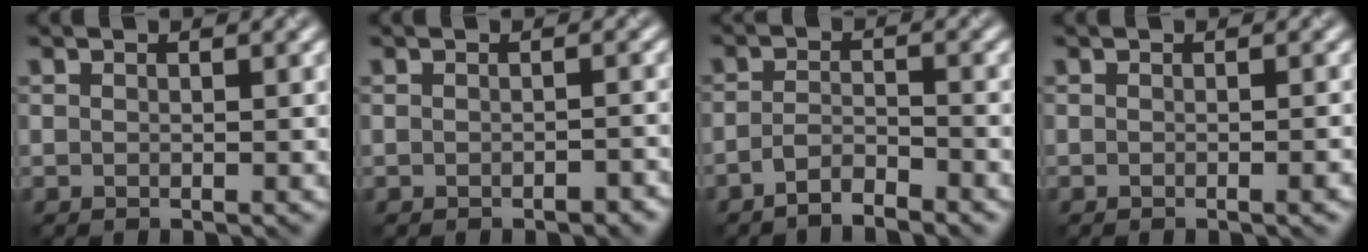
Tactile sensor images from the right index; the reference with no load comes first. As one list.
[{"total": 1.1, "force": [-0.7, 0.4, 0.8], "torque": [-0.012, 0.000, -0.009]}, {"total": 2.4, "force": [-2.0, 0.5, 1.3], "torque": [-0.025, 0.004, -0.043]}, {"total": 1.2, "force": [-0.5, 0.3, 1.1], "torque": [-0.010, -0.001, -0.009]}]